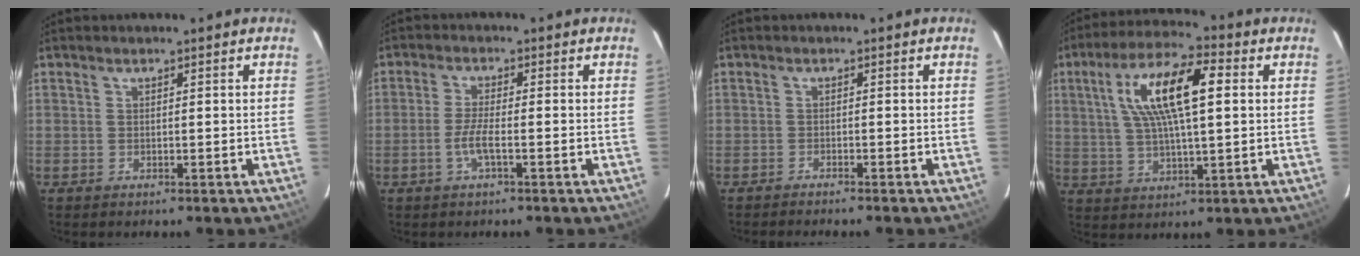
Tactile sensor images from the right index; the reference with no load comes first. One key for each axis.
{"total": 3.5, "fx": -1.5, "fy": 0.3, "fz": 3.2, "tx": -0.069, "ty": -0.004, "tz": -0.030}
{"total": 2.8, "fx": -2.5, "fy": 0.0, "fz": 1.1, "tx": -0.033, "ty": -0.009, "tz": -0.041}
{"total": 14.2, "fx": 3.5, "fy": 4.2, "fz": 13.1, "tx": -0.244, "ty": 0.022, "tz": 0.063}